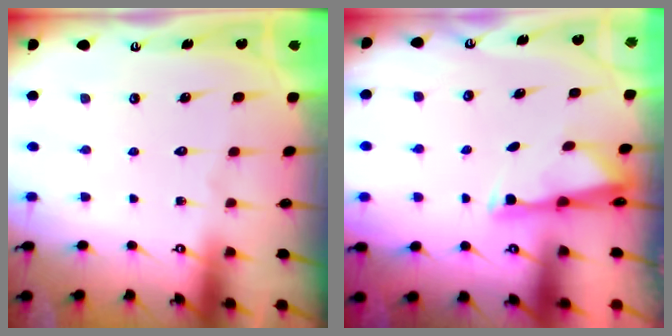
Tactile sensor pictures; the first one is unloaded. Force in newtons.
{"total": 2.8, "press": 2.8, "slide": 0.5}